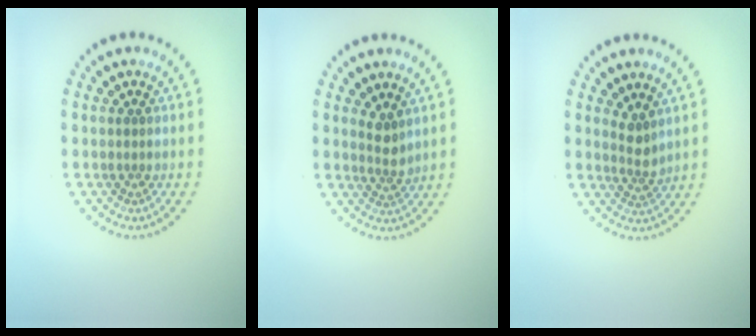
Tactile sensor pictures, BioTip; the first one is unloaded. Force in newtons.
{"total": 1.8, "press": 1.4, "slide": 1.2}
{"total": 1.8, "press": 1.3, "slide": 1.3}